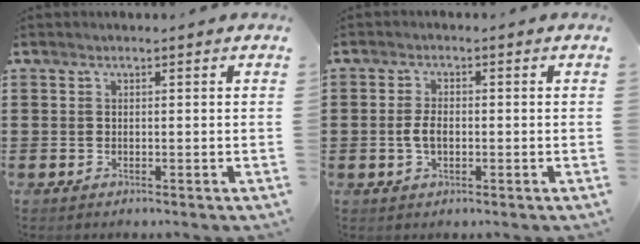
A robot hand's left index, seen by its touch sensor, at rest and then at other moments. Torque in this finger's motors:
{"motor_torque": [0.56, 0.35, 0.31, 0.09]}